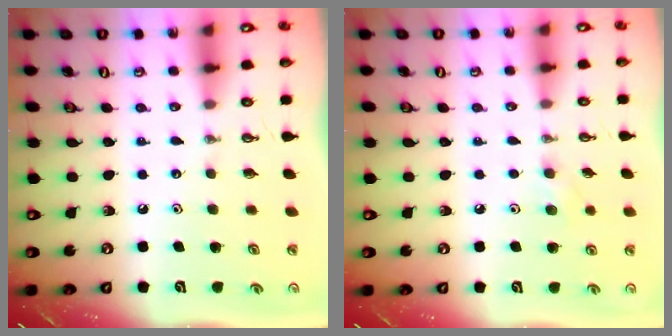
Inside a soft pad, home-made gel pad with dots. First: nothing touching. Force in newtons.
{"total": 6.2, "press": 5.8, "slide": 2.3}